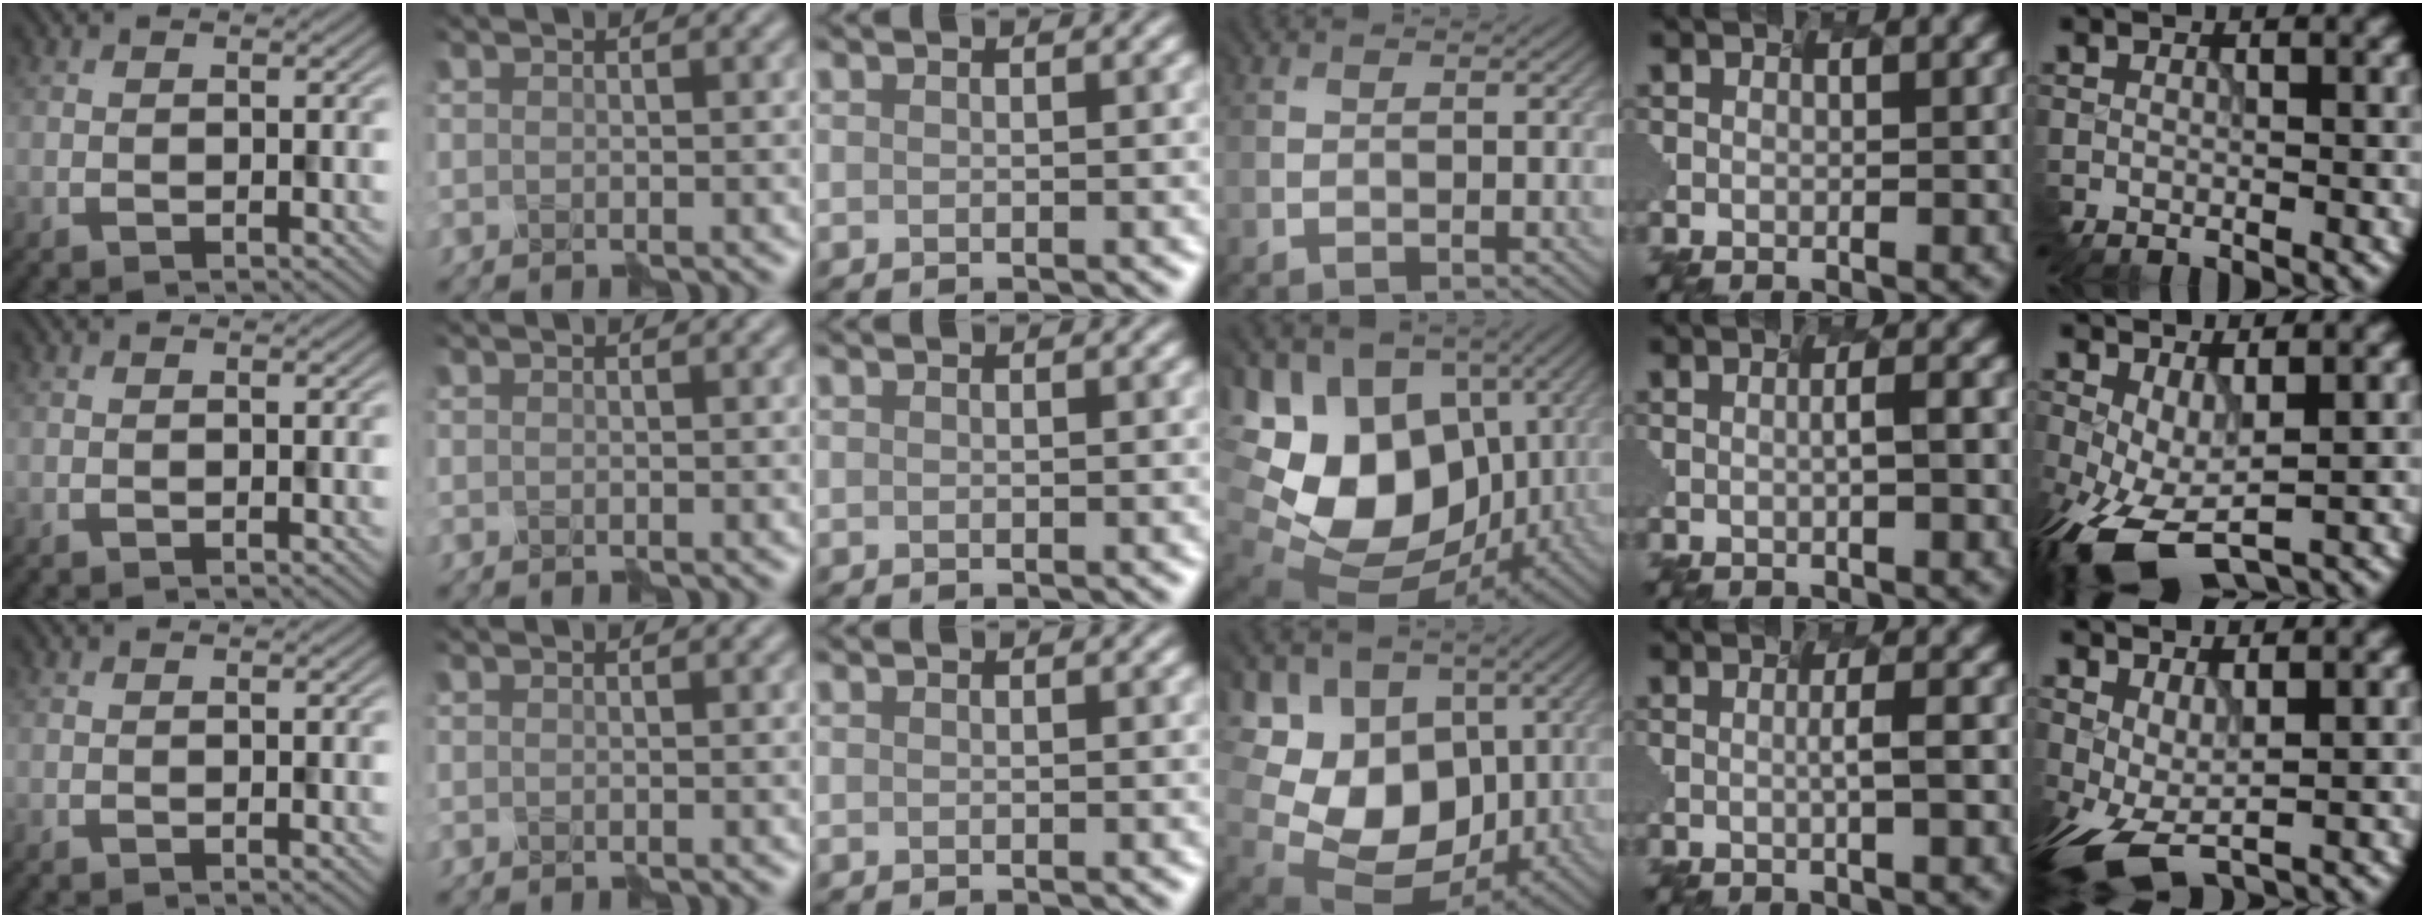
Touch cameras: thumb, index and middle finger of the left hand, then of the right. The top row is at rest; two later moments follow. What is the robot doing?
{"motion": "disassemble", "object": "velcro strap"}